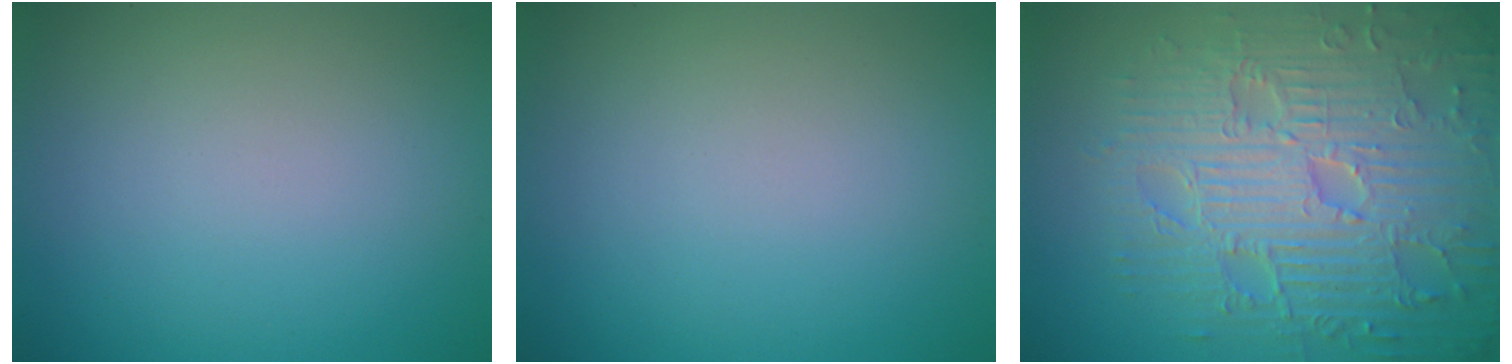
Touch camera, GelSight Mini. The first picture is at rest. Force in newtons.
{"total": 0.0}
{"total": 9.4, "press": 6.9, "slide": 6.4}